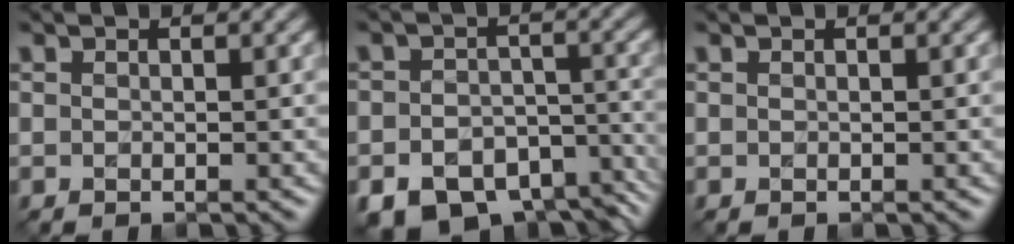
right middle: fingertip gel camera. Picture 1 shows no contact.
{"total": 11.1, "force": [-7.5, 6.5, 4.9], "torque": [-0.067, -0.017, -0.101]}
{"total": 0.0}